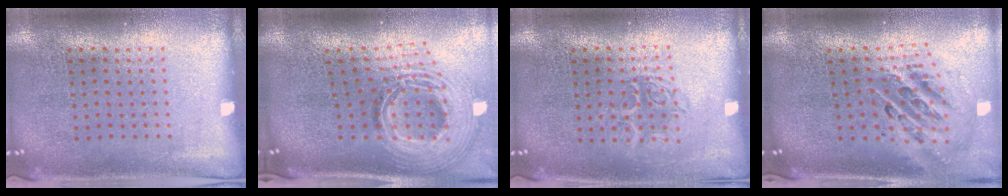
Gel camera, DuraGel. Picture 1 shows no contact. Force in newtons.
{"total": 3.0, "press": 2.1, "slide": 2.1}
{"total": 1.3, "press": 1.1, "slide": 0.7}
{"total": 1.9, "press": 1.5, "slide": 1.2}